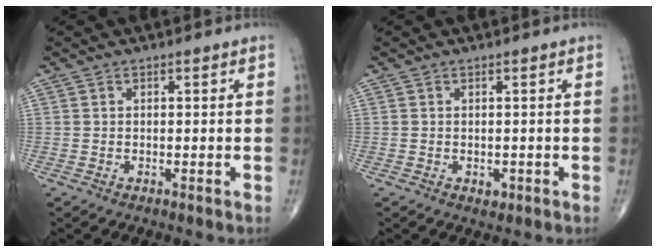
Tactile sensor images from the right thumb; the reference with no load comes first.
{"total": 1.3, "force": [-0.5, 1.0, 0.7], "torque": [-0.003, 0.002, -0.003]}